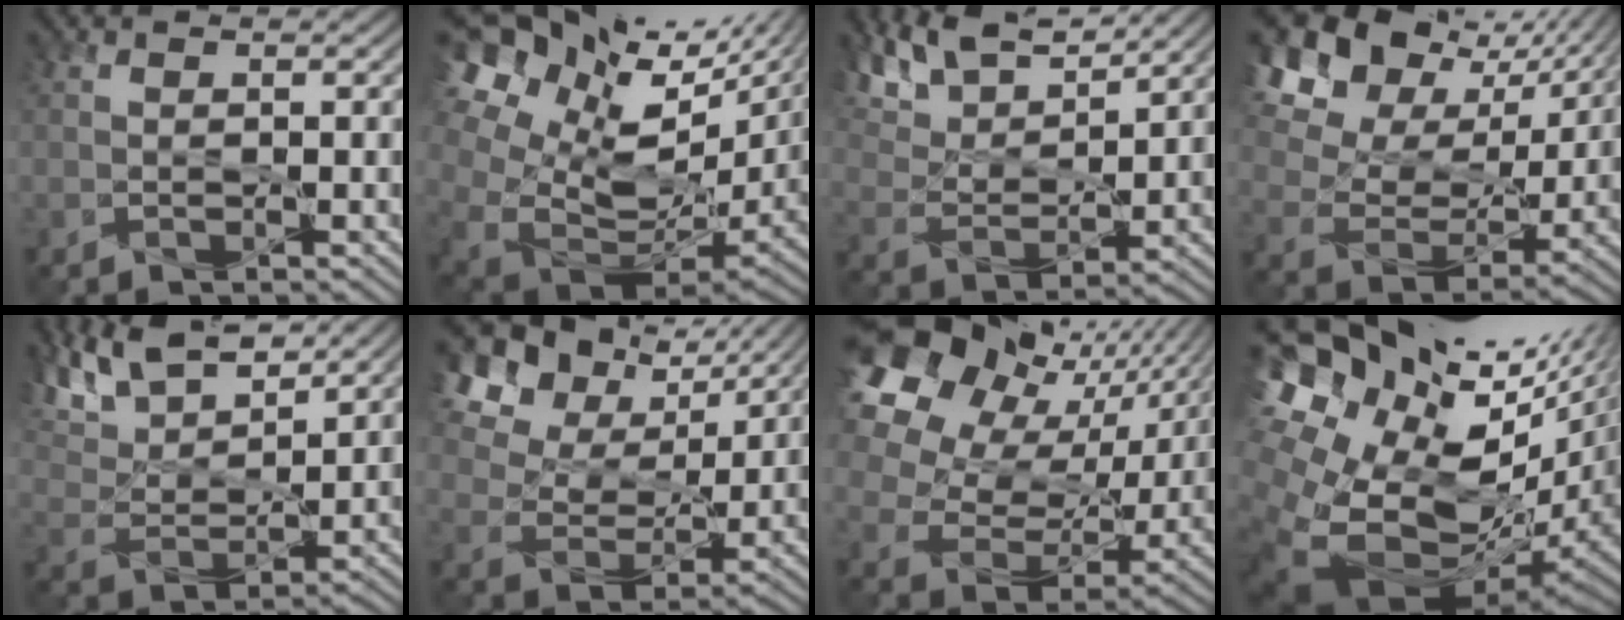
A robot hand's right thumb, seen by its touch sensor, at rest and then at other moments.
{"total": 19.3, "force": [8.7, 12.6, 11.8], "torque": [-0.248, 0.015, 0.193]}
{"total": 11.4, "force": [9.5, 3.5, 5.0], "torque": [-0.134, 0.012, 0.168]}
{"total": 19.3, "force": [10.2, 13.4, 9.4], "torque": [-0.254, 0.063, 0.206]}
{"total": 11.4, "force": [9.2, 3.7, 5.4], "torque": [-0.143, 0.015, 0.165]}
{"total": 16.0, "force": [9.6, 10.5, 7.5], "torque": [-0.209, 0.047, 0.188]}
{"total": 22.0, "force": [10.5, 15.6, 11.4], "torque": [-0.301, 0.065, 0.201]}
{"total": 18.5, "force": [3.4, 12.2, 13.6], "torque": [-0.292, -0.030, 0.113]}